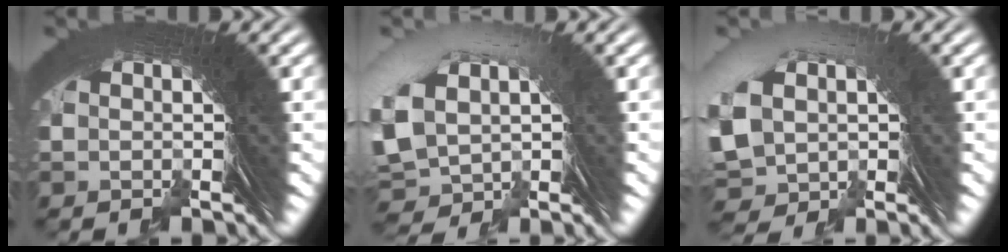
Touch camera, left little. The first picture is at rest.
{"total": 5.1, "force": [0.1, 4.1, 2.9], "torque": [-0.090, -0.003, 0.011]}
{"total": 4.5, "force": [-0.2, 4.0, 2.1], "torque": [-0.073, -0.003, 0.002]}